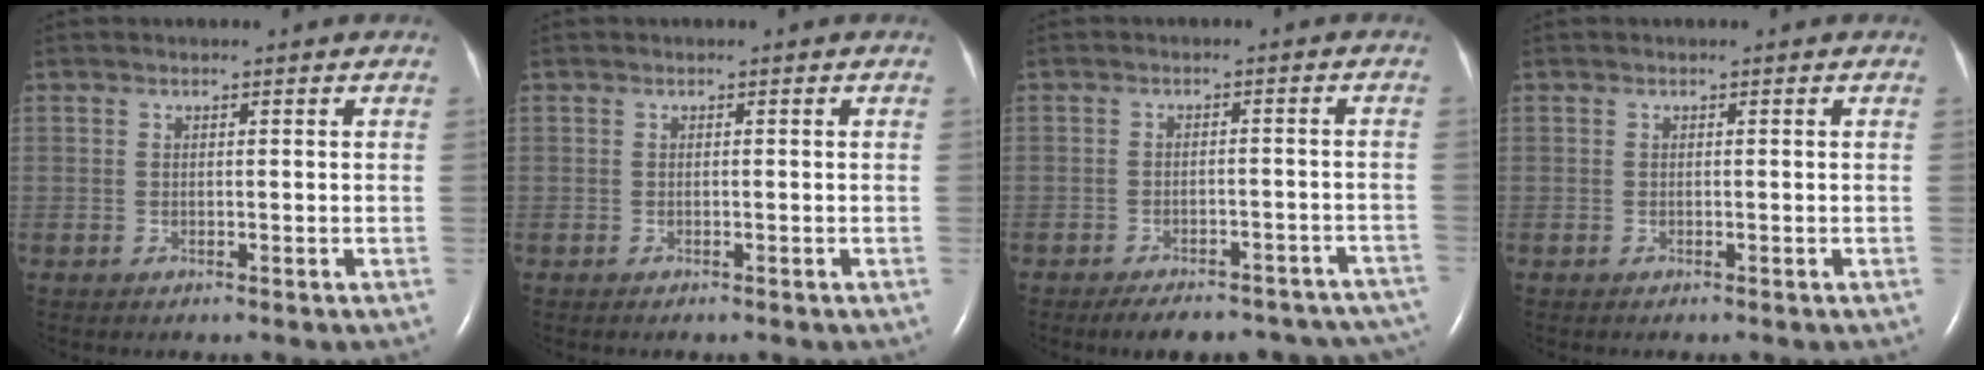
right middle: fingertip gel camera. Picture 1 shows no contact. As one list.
[{"total": 0.7, "force": [-0.6, 0.2, 0.3], "torque": [-0.006, -0.001, -0.006]}, {"total": 17.3, "force": [-14.8, 6.3, 6.3], "torque": [-0.066, 0.020, -0.166]}, {"total": 0.0}]